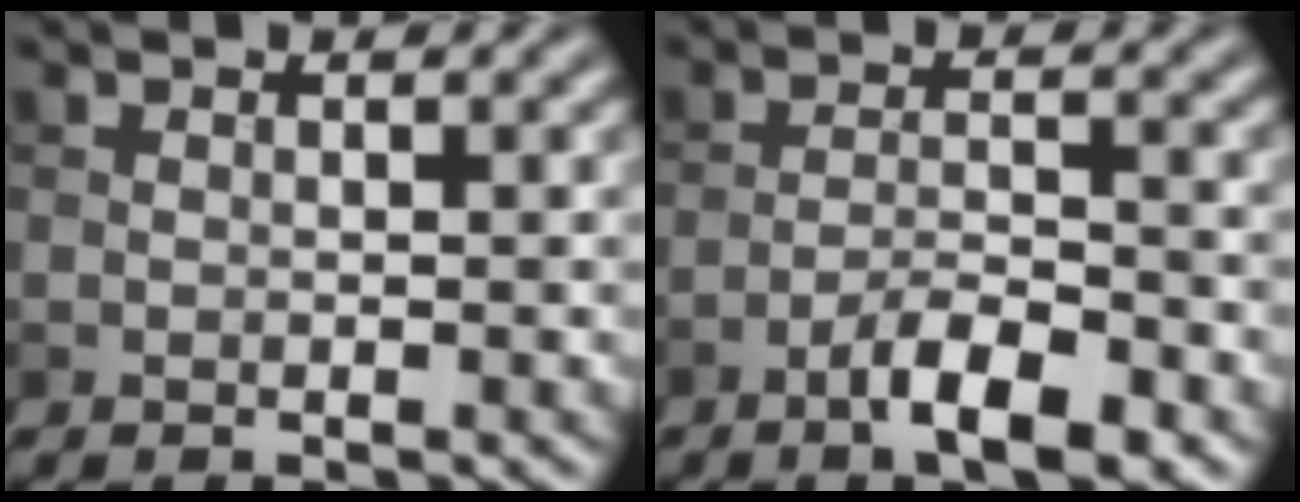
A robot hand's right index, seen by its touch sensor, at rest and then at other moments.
{"total": 4.7, "force": [-2.9, 1.0, 3.5], "torque": [-0.064, 0.007, -0.053]}